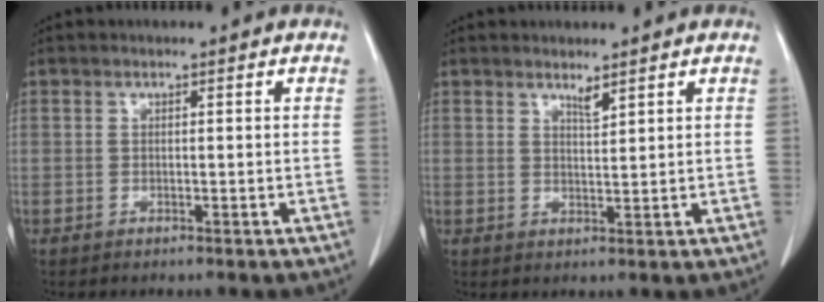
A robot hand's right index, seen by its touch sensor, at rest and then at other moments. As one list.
[{"total": 1.7, "force": [1.5, 0.0, 0.9], "torque": [-0.017, -0.008, 0.029]}]